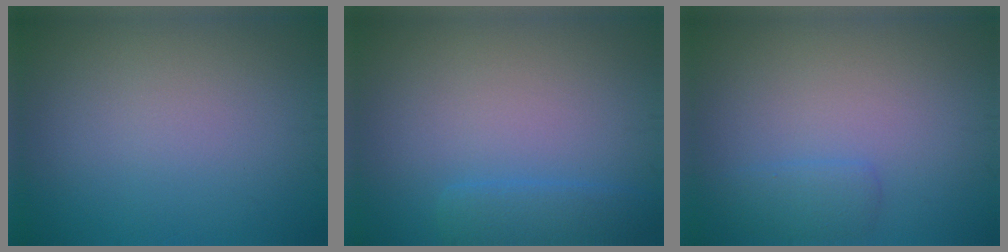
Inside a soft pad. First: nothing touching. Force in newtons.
{"total": 2.2, "press": 2.2, "slide": 0.1}
{"total": 1.5, "press": 1.5, "slide": 0.1}